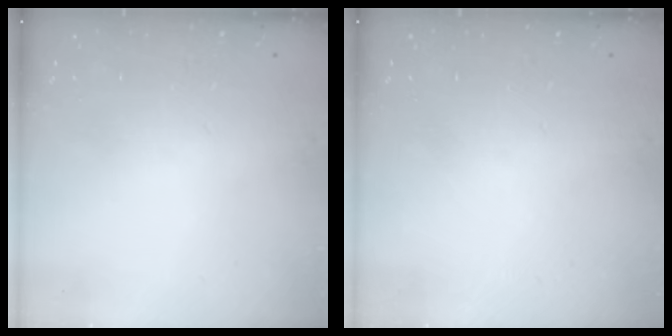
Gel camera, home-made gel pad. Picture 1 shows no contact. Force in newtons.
{"total": 0.0}